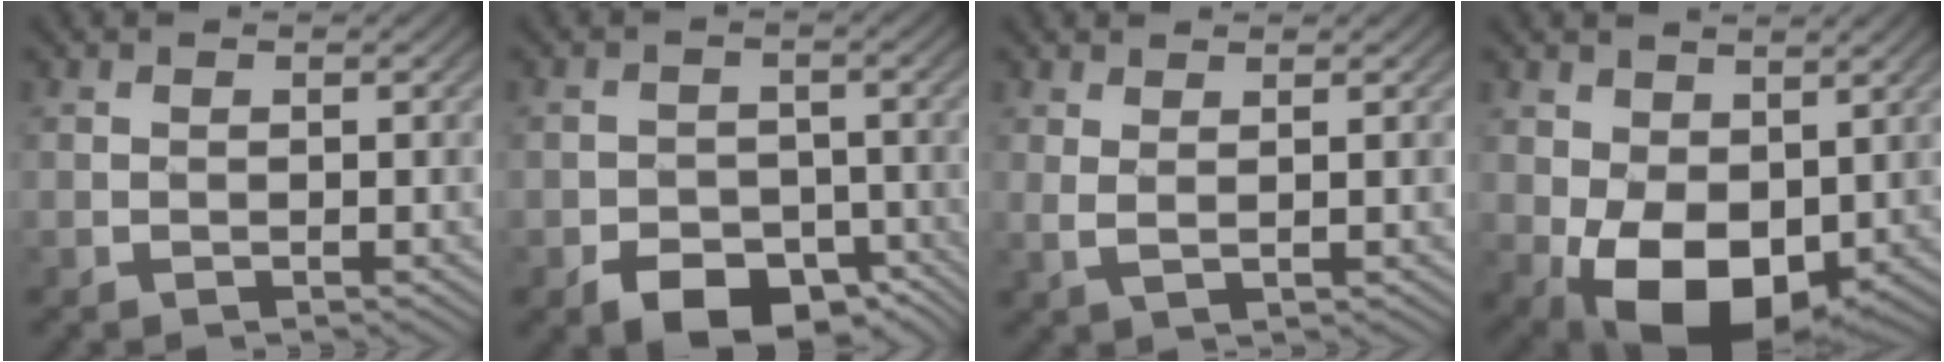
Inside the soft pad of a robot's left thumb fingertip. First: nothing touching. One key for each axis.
{"total": 6.8, "fx": -4.7, "fy": 4.2, "fz": 2.5, "tx": -0.035, "ty": -0.020, "tz": -0.095}
{"total": 1.5, "fx": 1.2, "fy": 0.1, "fz": 0.9, "tx": -0.010, "ty": -0.004, "tz": 0.025}
{"total": 9.0, "fx": -0.3, "fy": 6.4, "fz": 6.2, "tx": -0.126, "ty": -0.015, "tz": -0.011}